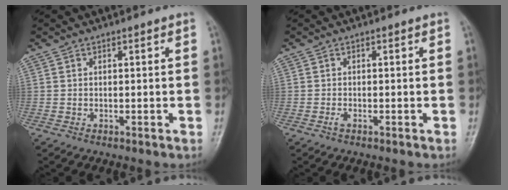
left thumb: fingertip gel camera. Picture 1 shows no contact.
{"total": 0.9, "force": [-0.5, 0.4, 0.6], "torque": [-0.013, 0.000, -0.011]}